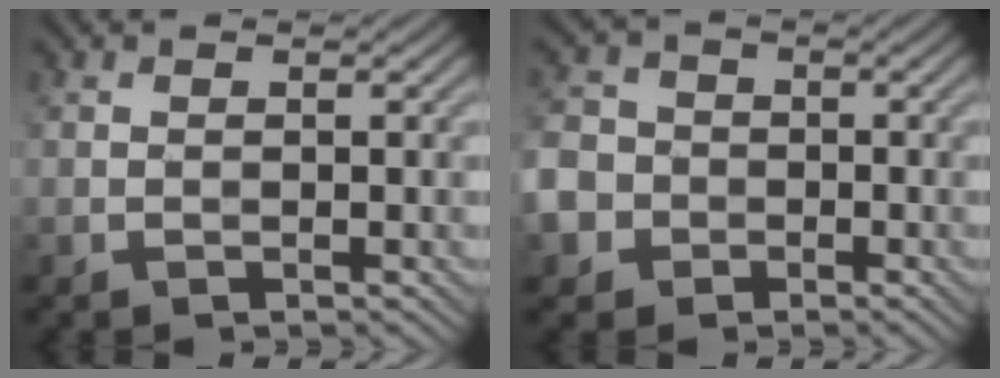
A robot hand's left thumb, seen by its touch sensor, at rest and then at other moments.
{"total": 6.7, "force": [-2.7, 5.8, 1.9], "torque": [-0.063, -0.019, -0.077]}